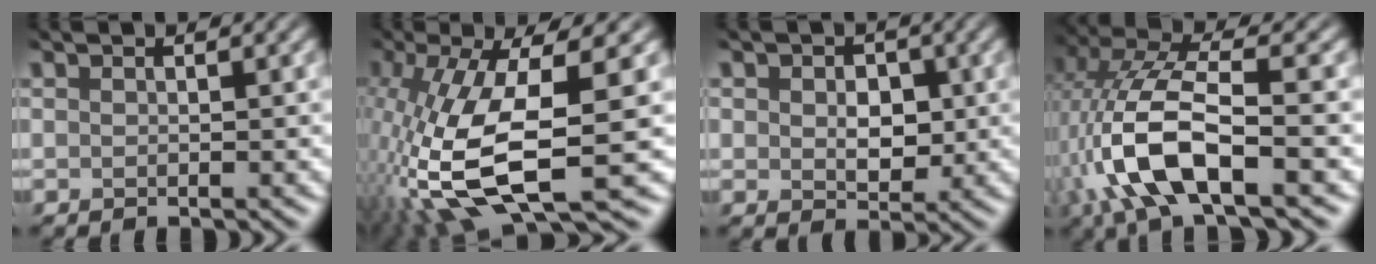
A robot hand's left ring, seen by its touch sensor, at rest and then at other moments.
{"total": 11.5, "force": [-4.1, 3.0, 10.3], "torque": [-0.250, -0.027, -0.035]}
{"total": 2.1, "force": [-1.3, 1.5, 0.8], "torque": [-0.039, -0.025, 0.010]}
{"total": 7.4, "force": [-4.8, 1.5, 5.4], "torque": [-0.152, -0.009, -0.065]}